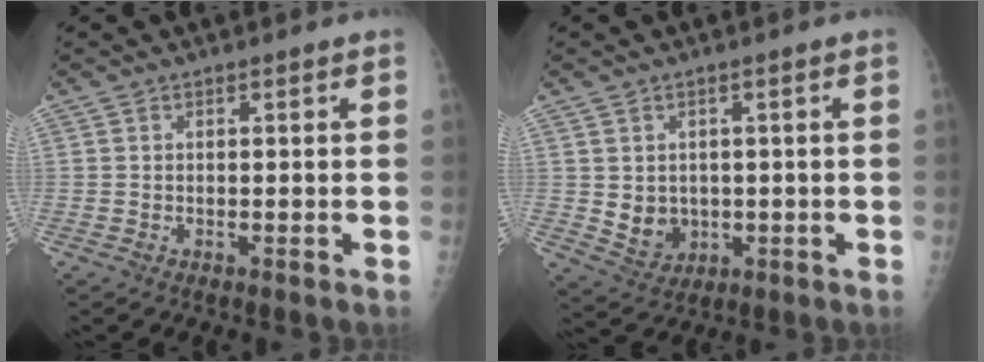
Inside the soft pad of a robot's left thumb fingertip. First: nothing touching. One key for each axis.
{"total": 5.3, "fx": 0.0, "fy": 4.6, "fz": 2.7, "tx": -0.025, "ty": -0.006, "tz": 0.018}